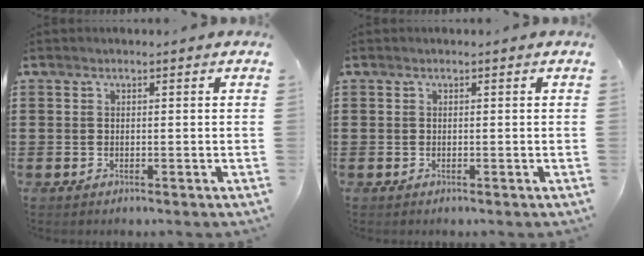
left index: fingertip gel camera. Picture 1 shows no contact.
{"total": 0.0}